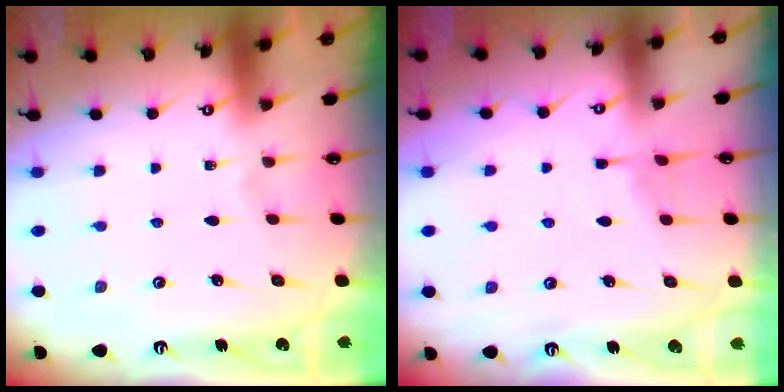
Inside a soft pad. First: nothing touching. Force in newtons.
{"total": 3.6, "press": 3.5, "slide": 0.5}